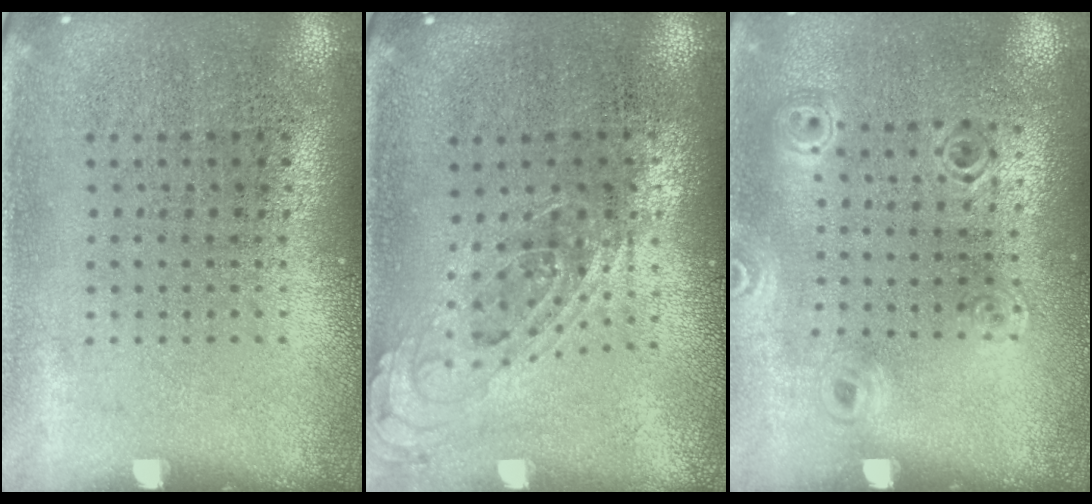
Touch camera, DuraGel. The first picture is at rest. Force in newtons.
{"total": 0.8, "press": 0.8, "slide": 0.3}
{"total": 1.0, "press": 1.0, "slide": 0.1}